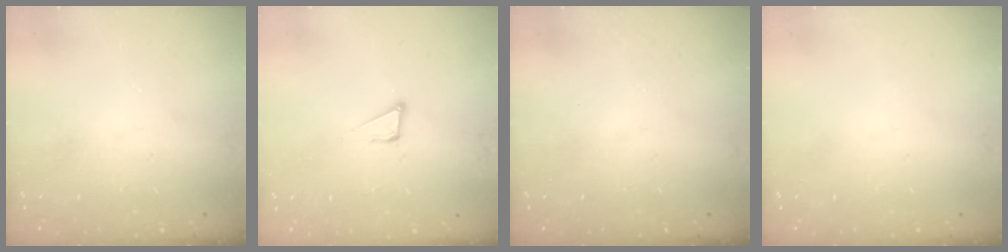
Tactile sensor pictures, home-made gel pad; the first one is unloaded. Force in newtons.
{"total": 4.5, "press": 4.5, "slide": 0.3}
{"total": 0.0}
{"total": 0.0}